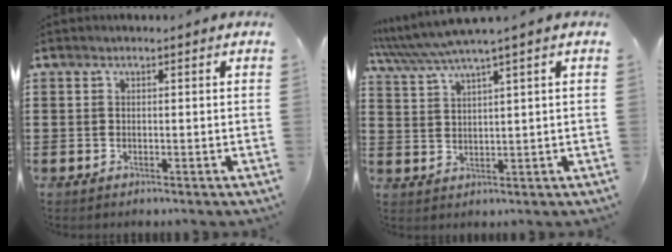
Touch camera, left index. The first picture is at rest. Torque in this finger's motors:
{"motor_torque": [1.08, -1.06, 0.63, 0.21]}